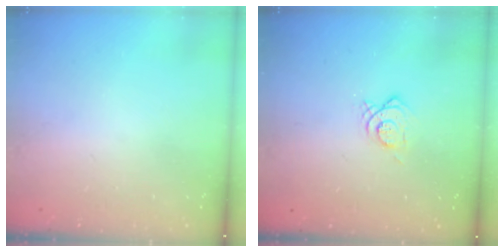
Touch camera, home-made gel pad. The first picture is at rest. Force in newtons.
{"total": 6.5, "press": 6.5, "slide": 0.6}